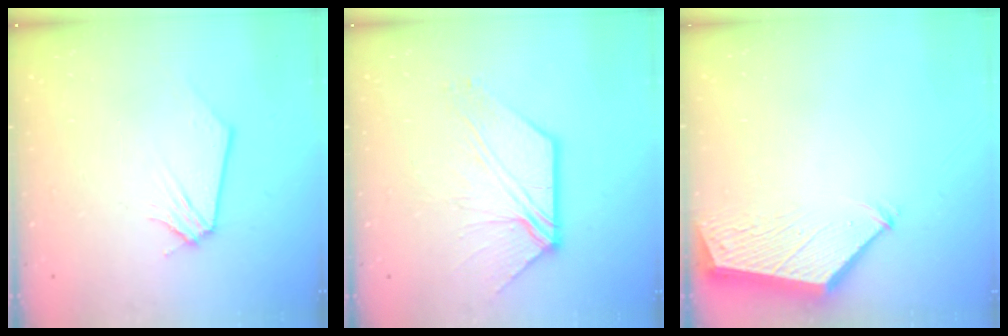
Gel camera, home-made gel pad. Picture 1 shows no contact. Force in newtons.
{"total": 7.3, "press": 7.3, "slide": 0.3}
{"total": 3.6, "press": 3.5, "slide": 0.5}